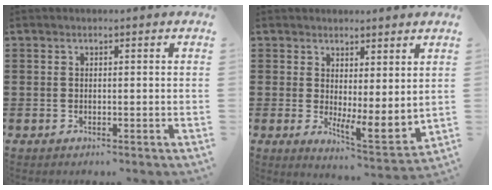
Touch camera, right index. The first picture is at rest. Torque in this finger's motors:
{"motor_torque": [0.25, -0.15, 0.22, 0.06]}